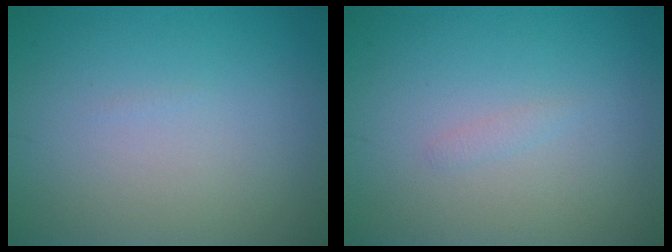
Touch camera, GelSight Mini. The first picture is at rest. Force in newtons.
{"total": 0.5, "press": 0.5, "slide": 0.0}